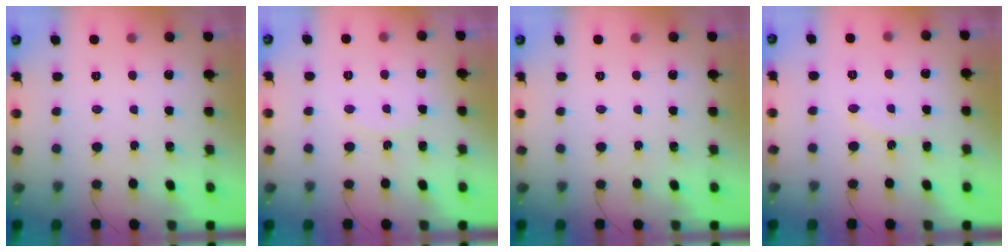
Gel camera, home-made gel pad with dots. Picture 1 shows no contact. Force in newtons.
{"total": 4.9, "press": 4.8, "slide": 0.5}
{"total": 0.0}
{"total": 8.1, "press": 7.7, "slide": 2.5}